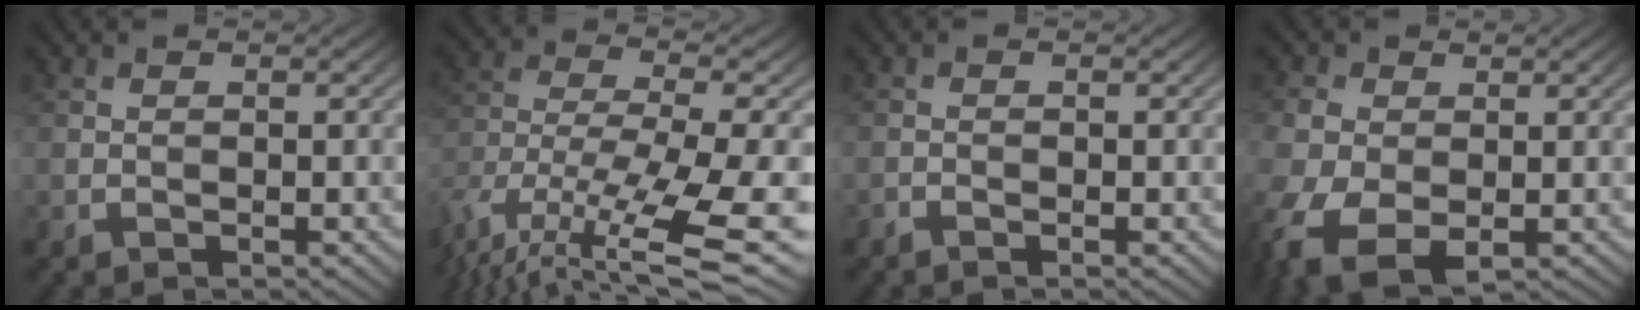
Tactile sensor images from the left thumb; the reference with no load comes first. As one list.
[{"total": 14.4, "force": [-9.3, 4.5, 10.1], "torque": [-0.233, -0.001, -0.148]}, {"total": 0.6, "force": [-0.5, 0.1, 0.2], "torque": [-0.003, 0.002, -0.011]}, {"total": 8.7, "force": [-3.1, 5.7, 5.8], "torque": [-0.179, -0.029, -0.056]}]